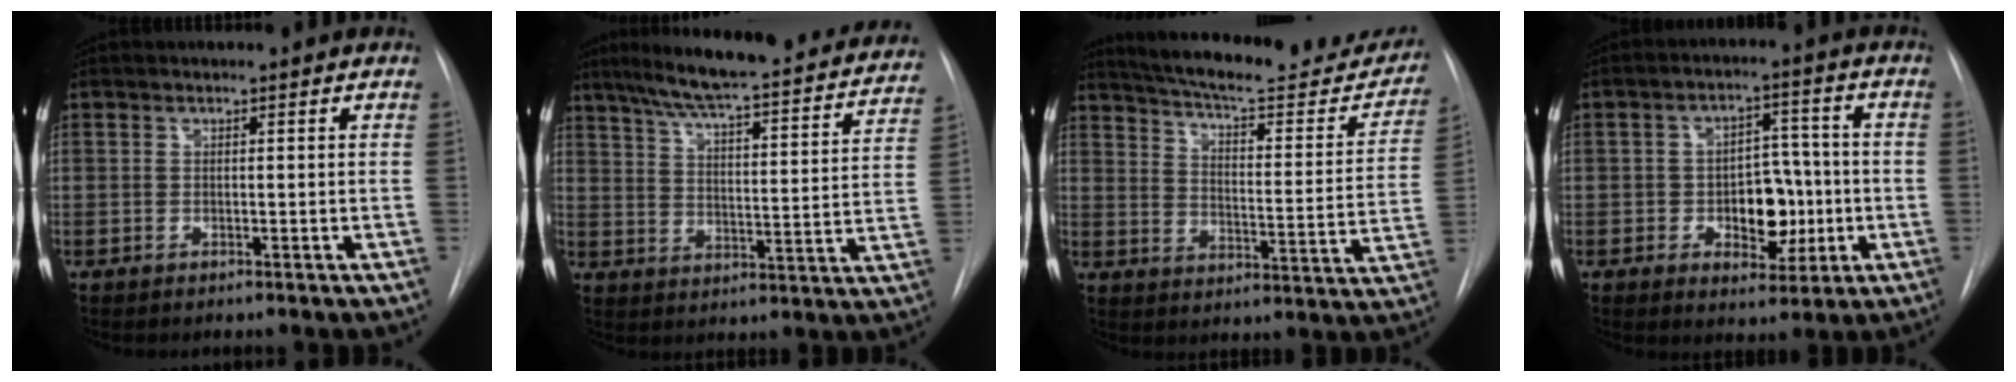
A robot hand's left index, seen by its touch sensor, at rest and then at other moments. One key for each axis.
{"total": 28.7, "fx": 25.0, "fy": 3.7, "fz": 13.6, "tx": -0.210, "ty": -0.046, "tz": 0.312}
{"total": 24.0, "fx": 21.2, "fy": 4.9, "fz": 9.9, "tx": -0.146, "ty": -0.048, "tz": 0.273}
{"total": 8.9, "fx": -2.6, "fy": 5.0, "fz": 6.9, "tx": -0.095, "ty": 0.014, "tz": -0.028}